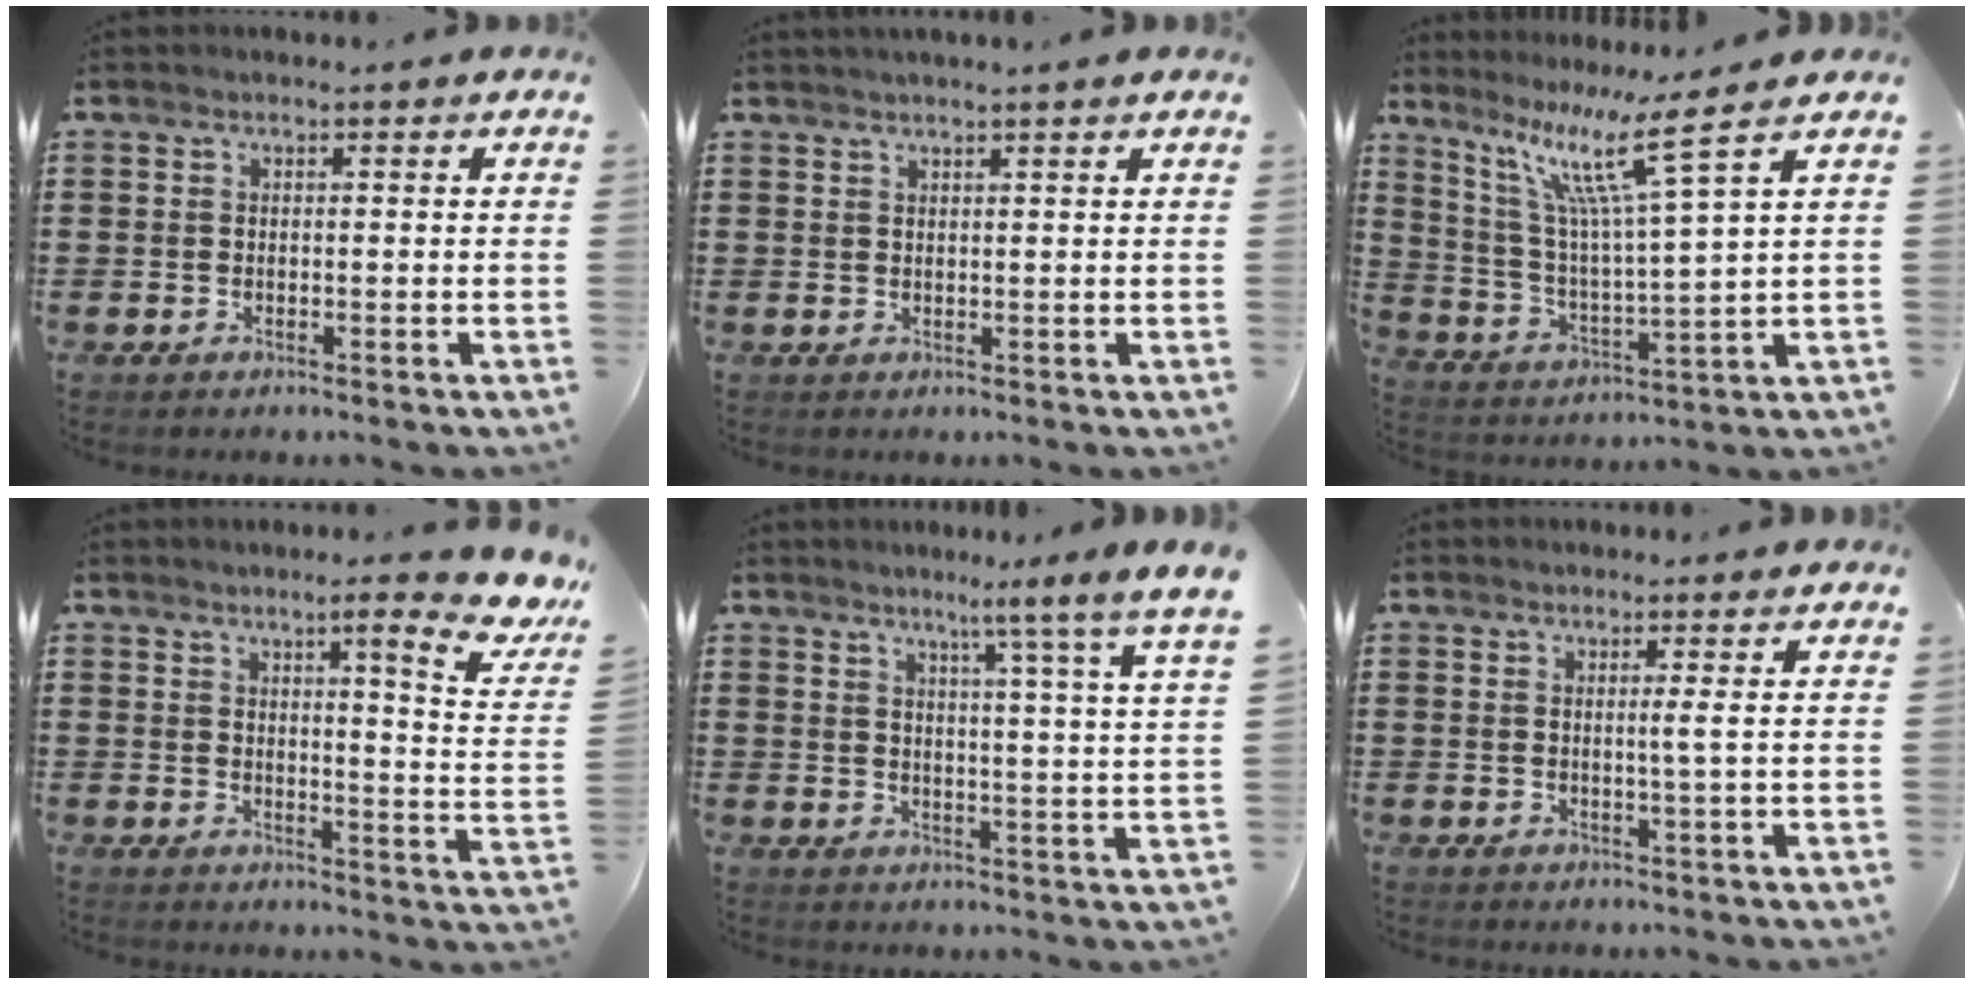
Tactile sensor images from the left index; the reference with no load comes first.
{"total": 1.5, "force": [1.3, -0.3, 0.6], "torque": [-0.012, 0.000, 0.025]}
{"total": 10.8, "force": [7.1, -0.1, 8.1], "torque": [-0.178, -0.031, 0.115]}
{"total": 7.9, "force": [5.3, 0.2, 5.8], "torque": [-0.080, -0.041, 0.076]}
{"total": 5.5, "force": [4.3, -1.8, 2.9], "torque": [-0.059, -0.037, 0.060]}
{"total": 2.2, "force": [0.4, -0.9, 2.0], "torque": [-0.037, -0.009, 0.003]}